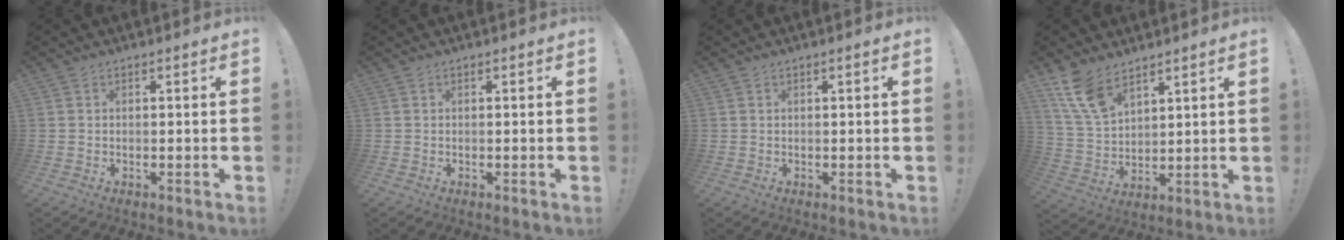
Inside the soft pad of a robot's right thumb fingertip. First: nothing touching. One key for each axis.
{"total": 0.0}
{"total": 0.8, "fx": 0.2, "fy": -0.3, "fz": 0.7, "tx": -0.005, "ty": -0.004, "tz": 0.000}
{"total": 10.9, "fx": 7.8, "fy": 5.3, "fz": 5.4, "tx": -0.104, "ty": -0.040, "tz": 0.153}